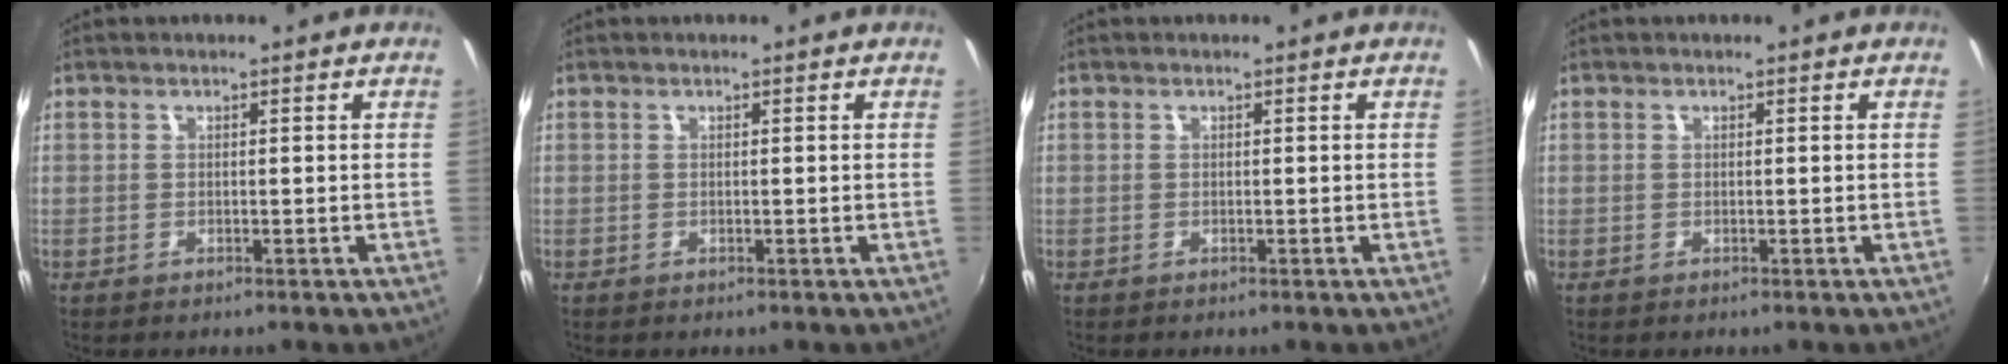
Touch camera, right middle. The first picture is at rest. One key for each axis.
{"total": 0.0}
{"total": 0.0}
{"total": 0.0}